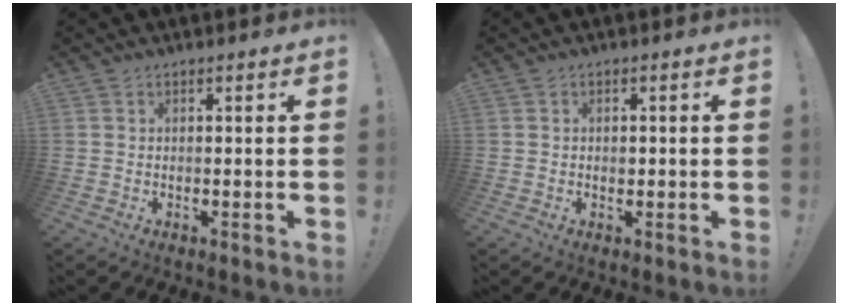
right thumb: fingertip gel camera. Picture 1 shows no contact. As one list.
[{"total": 1.1, "force": [-0.3, 0.8, 0.6], "torque": [-0.004, 0.001, -0.007]}]